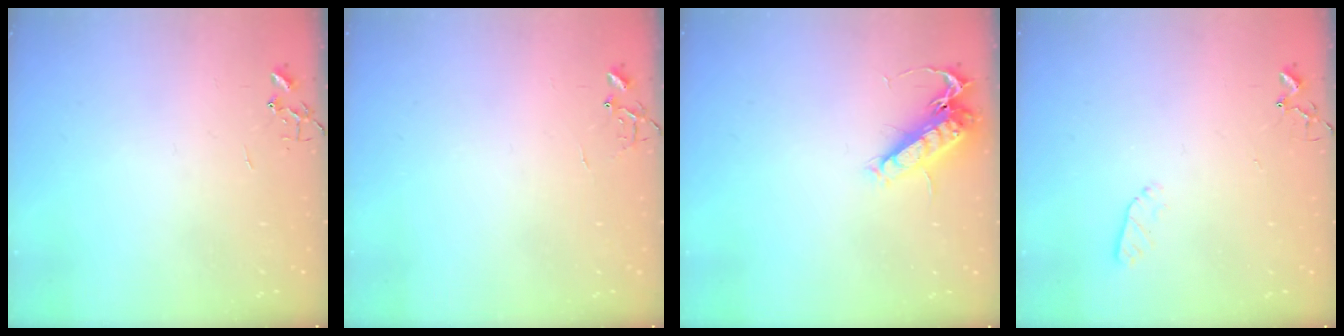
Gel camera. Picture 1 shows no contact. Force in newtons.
{"total": 5.8, "press": 5.8, "slide": 0.5}
{"total": 13.8, "press": 13.7, "slide": 1.5}
{"total": 3.5, "press": 3.4, "slide": 0.5}